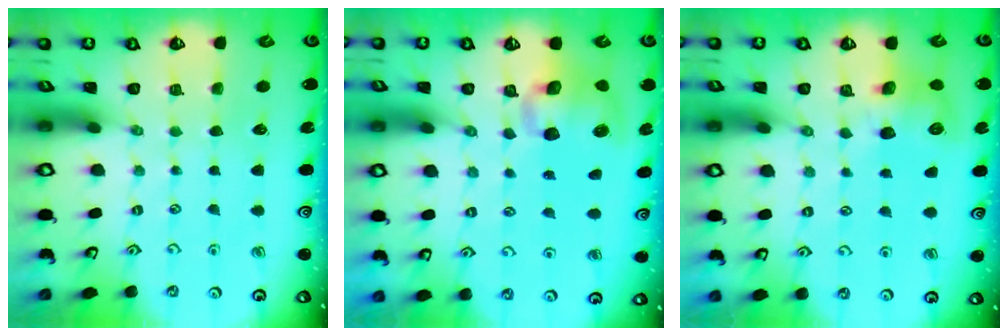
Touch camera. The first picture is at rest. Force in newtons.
{"total": 10.5, "press": 10.4, "slide": 1.8}
{"total": 7.5, "press": 7.5, "slide": 0.3}